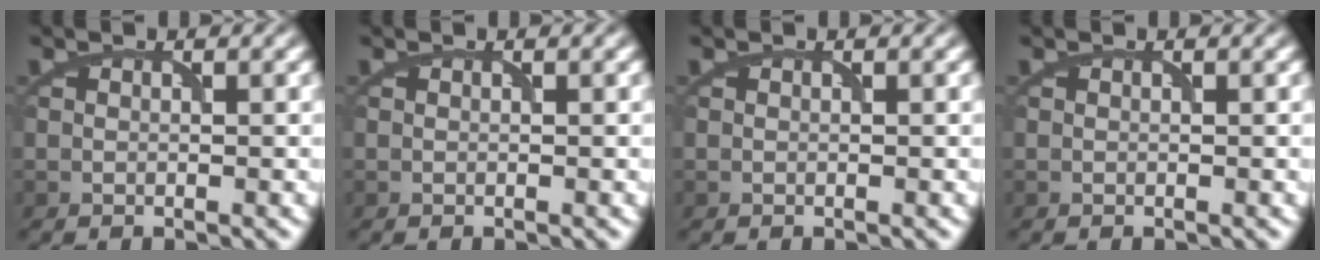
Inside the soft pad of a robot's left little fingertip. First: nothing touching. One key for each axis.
{"total": 0.0}
{"total": 0.0}
{"total": 0.0}